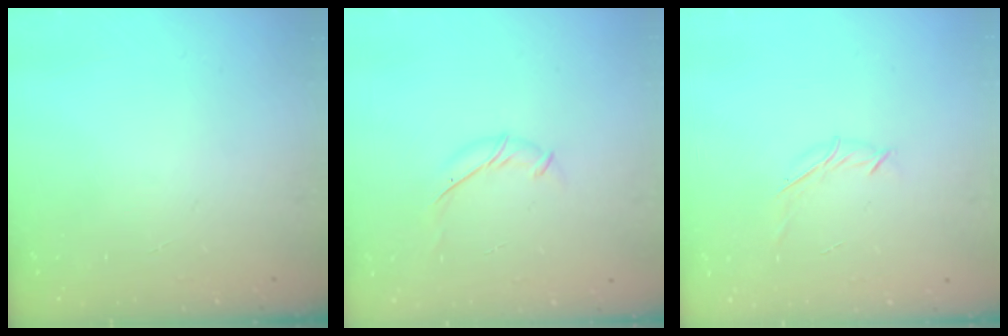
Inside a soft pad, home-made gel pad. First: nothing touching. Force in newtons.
{"total": 6.6, "press": 6.5, "slide": 1.4}
{"total": 3.9, "press": 3.8, "slide": 0.8}